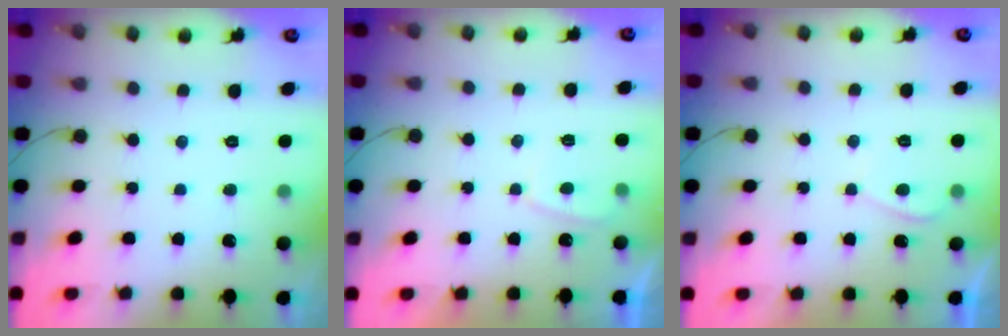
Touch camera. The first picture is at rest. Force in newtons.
{"total": 2.4, "press": 2.3, "slide": 0.7}
{"total": 2.3, "press": 2.2, "slide": 0.4}